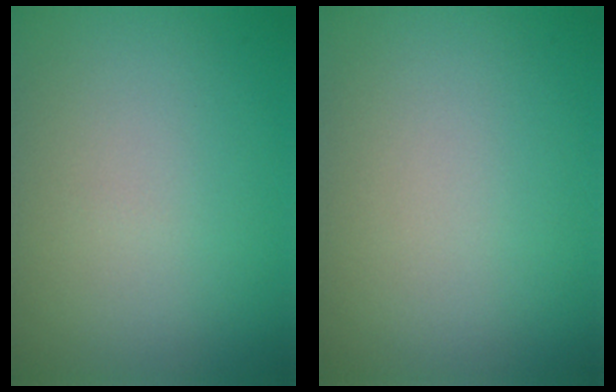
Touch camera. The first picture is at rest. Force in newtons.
{"total": 0.0}